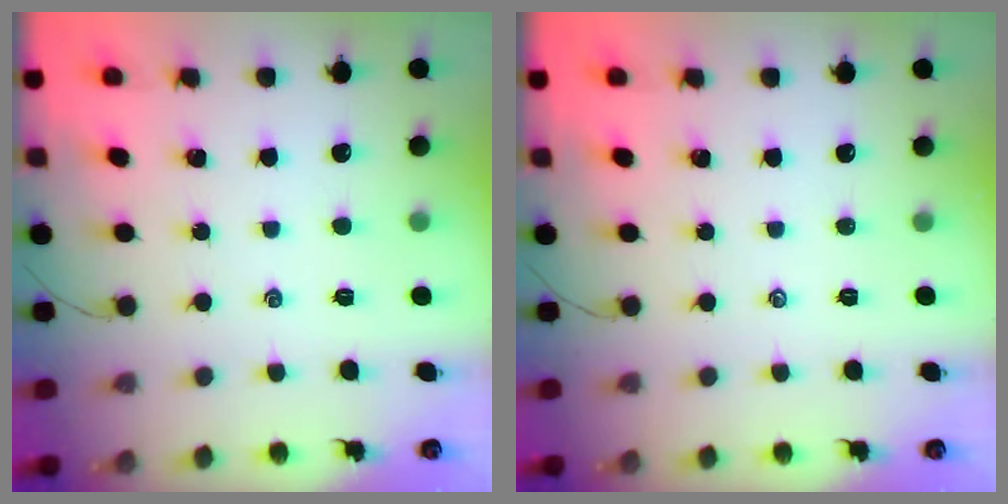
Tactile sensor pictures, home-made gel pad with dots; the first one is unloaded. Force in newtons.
{"total": 0.0}